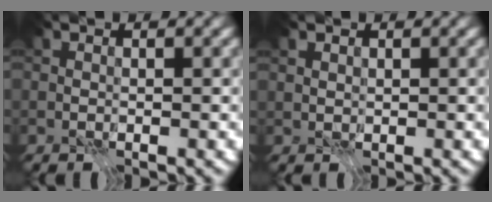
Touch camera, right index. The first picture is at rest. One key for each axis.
{"total": 0.6, "fx": 0.4, "fy": 0.3, "fz": 0.3, "tx": -0.006, "ty": 0.000, "tz": 0.009}